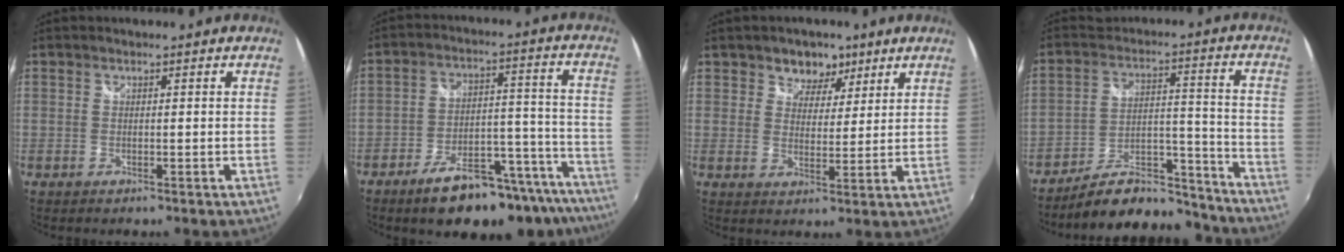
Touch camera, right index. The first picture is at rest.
{"total": 20.2, "force": [-16.0, 6.7, 10.5], "torque": [-0.144, 0.023, -0.204]}
{"total": 5.9, "force": [3.7, 4.3, 1.8], "torque": [-0.020, 0.000, 0.056]}
{"total": 16.3, "force": [-14.6, 5.9, 4.3], "torque": [-0.073, 0.039, -0.194]}